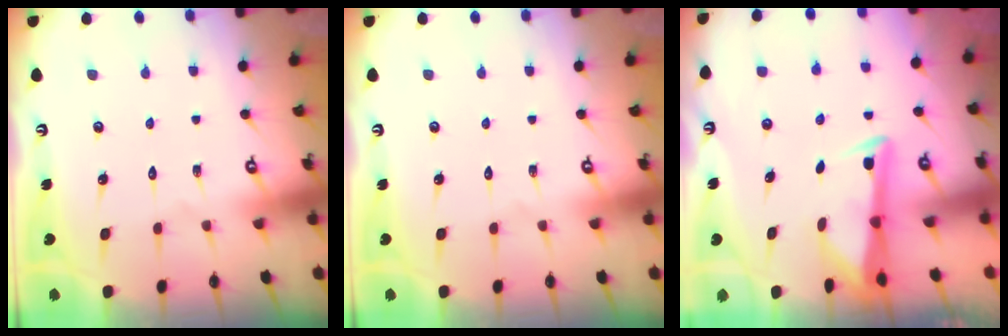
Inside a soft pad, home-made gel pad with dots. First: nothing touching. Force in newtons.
{"total": 0.0}
{"total": 3.2, "press": 3.2, "slide": 0.3}